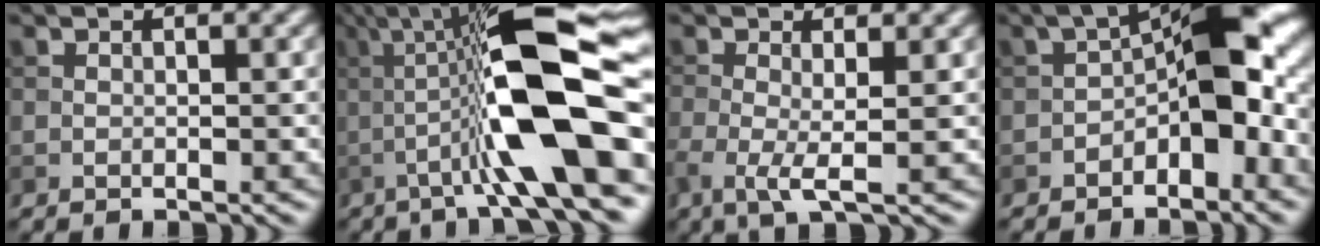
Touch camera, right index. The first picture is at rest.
{"total": 13.5, "force": [-1.2, 2.7, 13.1], "torque": [-0.216, 0.017, -0.025]}
{"total": 3.3, "force": [-0.7, 0.8, 3.1], "torque": [-0.072, -0.011, -0.017]}
{"total": 8.6, "force": [-2.1, 3.8, 7.4], "torque": [-0.100, 0.028, -0.049]}